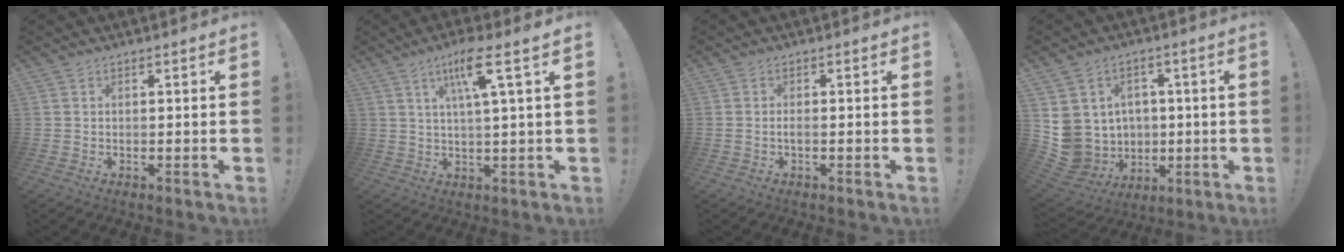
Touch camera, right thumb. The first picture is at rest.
{"total": 9.1, "force": [3.8, 0.1, 8.2], "torque": [-0.153, -0.001, 0.056]}
{"total": 1.5, "force": [-0.7, 0.2, 1.4], "torque": [-0.029, 0.003, -0.011]}
{"total": 11.2, "force": [0.1, 10.9, 2.6], "torque": [-0.071, -0.003, 0.021]}